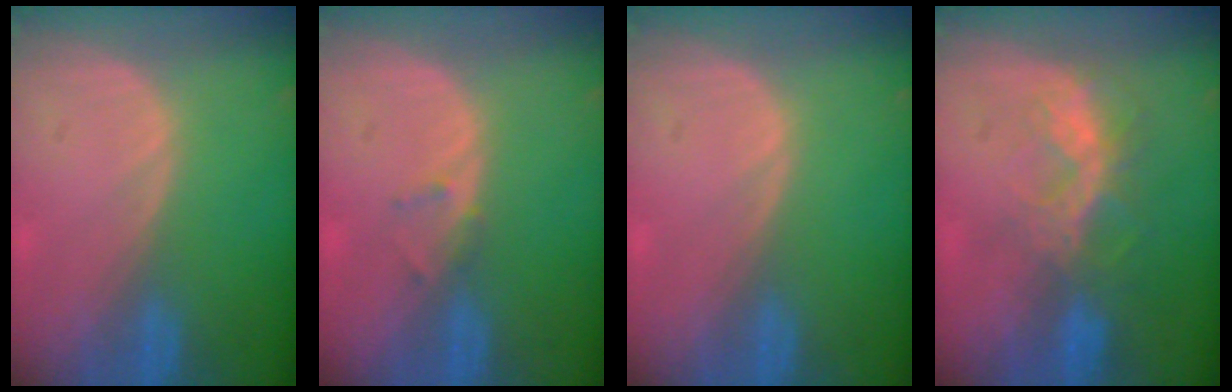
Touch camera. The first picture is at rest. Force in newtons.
{"total": 1.3, "press": 1.1, "slide": 0.8}
{"total": 0.0}
{"total": 6.6, "press": 5.9, "slide": 3.1}